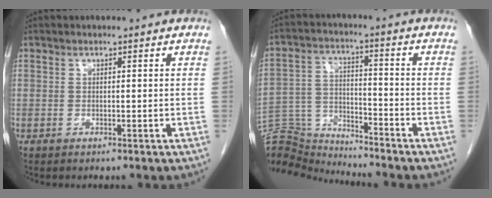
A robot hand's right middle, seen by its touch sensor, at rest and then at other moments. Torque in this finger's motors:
{"motor_torque": [-0.39, -0.58, -0.01, -0.01]}